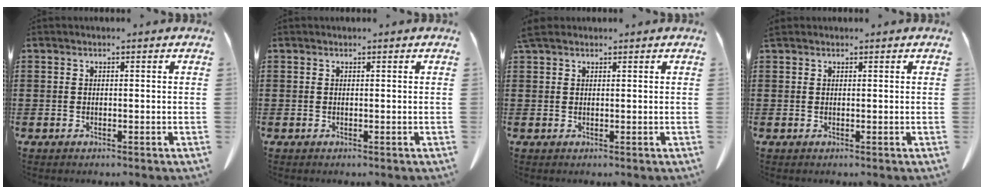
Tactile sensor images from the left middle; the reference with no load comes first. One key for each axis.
{"total": 0.0}
{"total": 1.6, "fx": 1.3, "fy": 0.5, "fz": 0.8, "tx": -0.020, "ty": 0.003, "tz": 0.024}
{"total": 0.5, "fx": 0.5, "fy": 0.2, "fz": 0.1, "tx": -0.005, "ty": 0.002, "tz": 0.009}